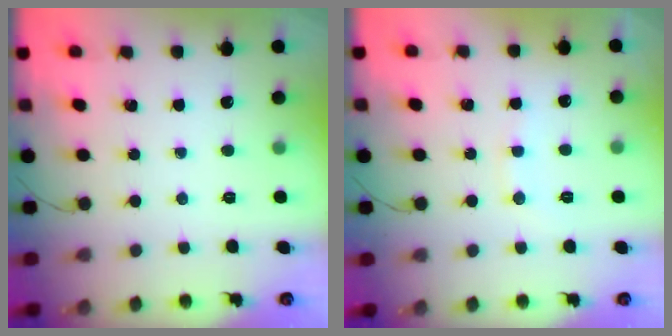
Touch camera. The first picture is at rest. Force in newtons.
{"total": 7.3, "press": 7.1, "slide": 1.3}